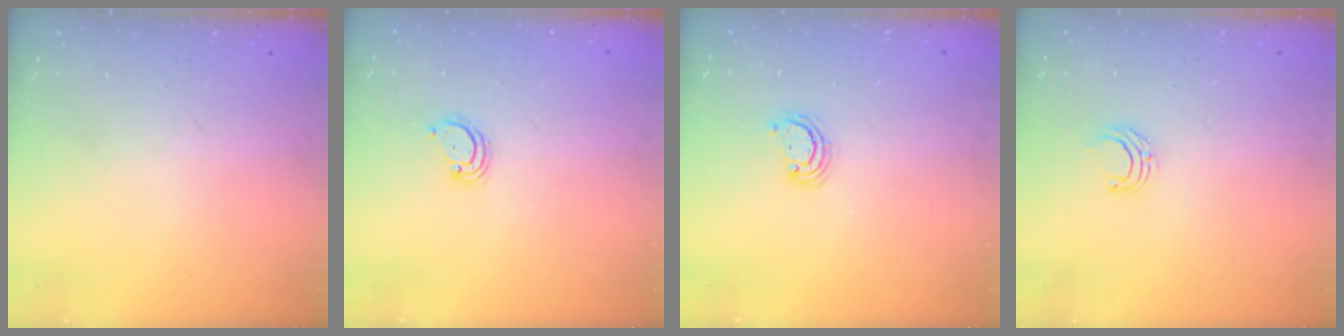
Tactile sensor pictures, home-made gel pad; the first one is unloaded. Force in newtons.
{"total": 2.3, "press": 2.3, "slide": 0.2}
{"total": 2.5, "press": 2.5, "slide": 0.3}
{"total": 4.8, "press": 4.8, "slide": 0.3}